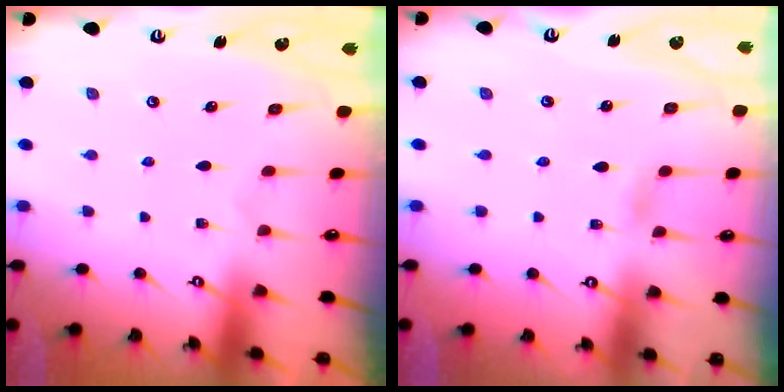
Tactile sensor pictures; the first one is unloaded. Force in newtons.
{"total": 1.2, "press": 1.1, "slide": 0.2}